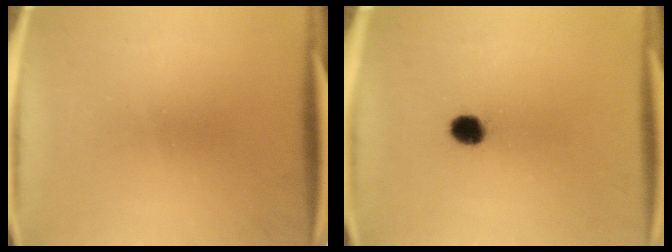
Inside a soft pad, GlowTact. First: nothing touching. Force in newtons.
{"total": 4.2}